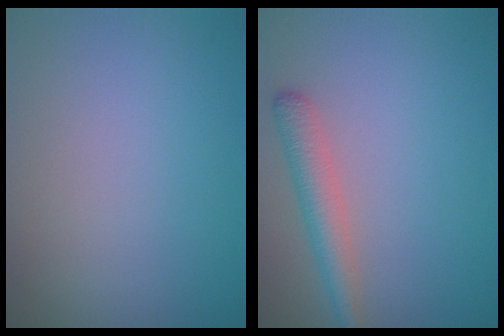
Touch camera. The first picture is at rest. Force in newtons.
{"total": 2.8, "press": 2.8, "slide": 0.2}